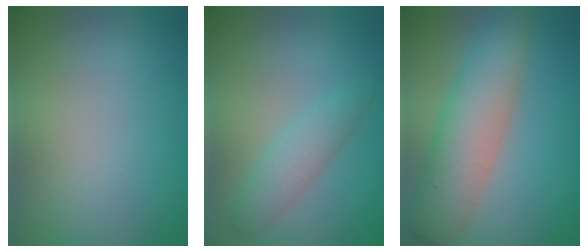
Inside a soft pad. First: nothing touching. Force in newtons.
{"total": 2.4, "press": 2.4, "slide": 0.1}
{"total": 6.4, "press": 6.3, "slide": 0.5}